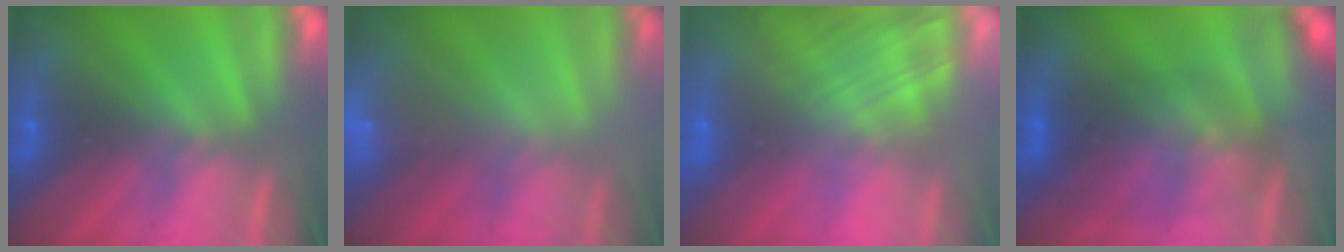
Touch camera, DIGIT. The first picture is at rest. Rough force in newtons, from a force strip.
{"total": 2.3}
{"total": 2.9}
{"total": 2.6}